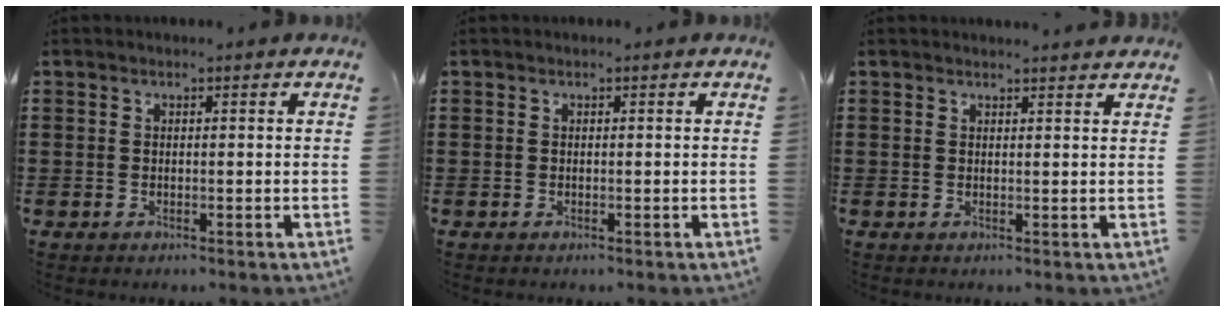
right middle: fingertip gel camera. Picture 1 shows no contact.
{"total": 0.0}
{"total": 1.2, "force": [1.2, -0.1, 0.2], "torque": [0.002, -0.006, 0.021]}